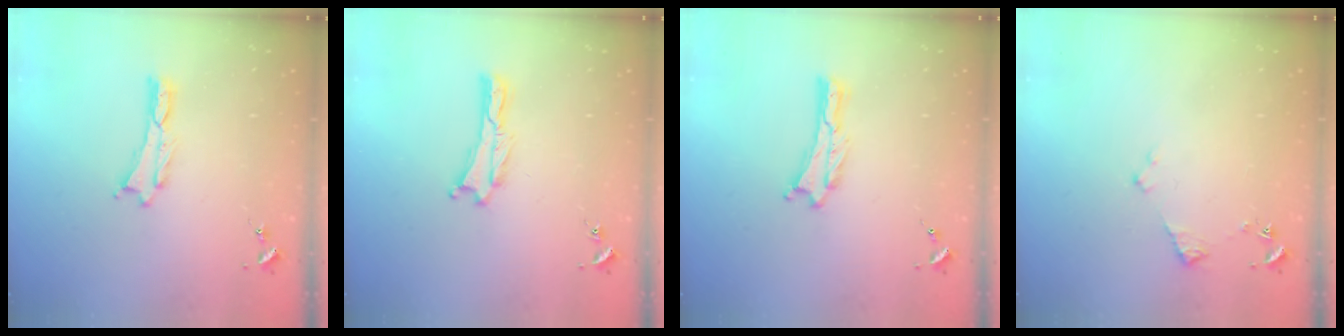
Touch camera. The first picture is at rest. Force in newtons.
{"total": 0.0}
{"total": 0.0}
{"total": 2.2, "press": 2.2, "slide": 0.3}